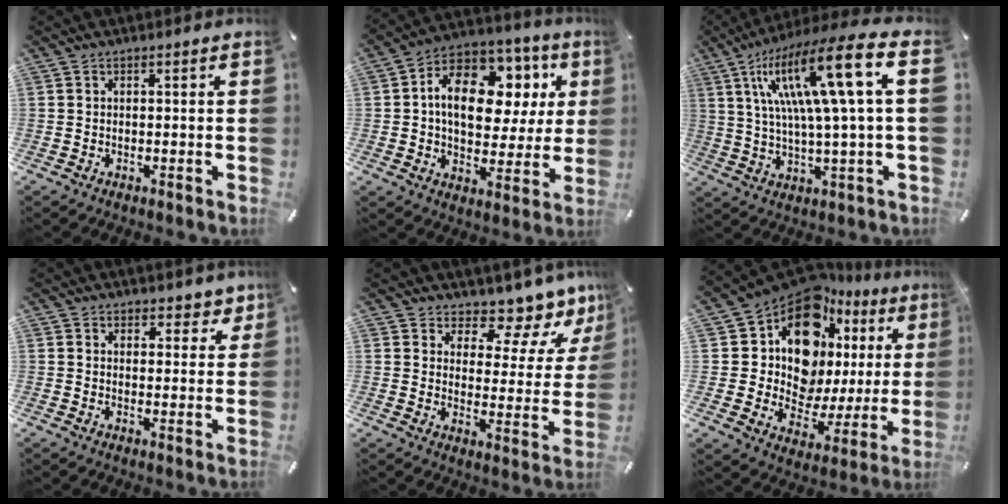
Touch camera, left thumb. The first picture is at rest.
{"total": 17.2, "force": [4.4, 11.4, 12.2], "torque": [-0.196, -0.011, 0.077]}
{"total": 20.6, "force": [7.0, 2.7, 19.2], "torque": [-0.367, -0.030, 0.087]}
{"total": 4.5, "force": [3.4, 2.9, 0.4], "torque": [0.019, -0.027, 0.056]}
{"total": 9.1, "force": [8.0, 3.6, 2.3], "torque": [-0.029, -0.086, 0.138]}
{"total": 18.5, "force": [9.8, 12.0, 10.1], "torque": [-0.183, -0.083, 0.170]}